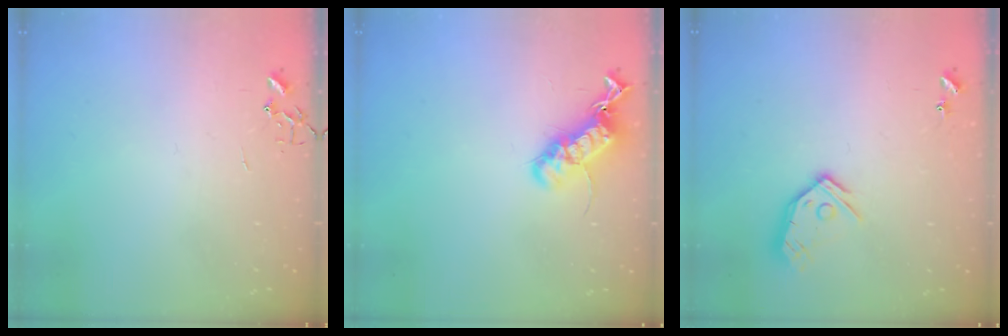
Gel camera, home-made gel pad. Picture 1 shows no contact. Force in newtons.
{"total": 16.8, "press": 16.7, "slide": 0.8}
{"total": 12.2, "press": 12.1, "slide": 1.5}